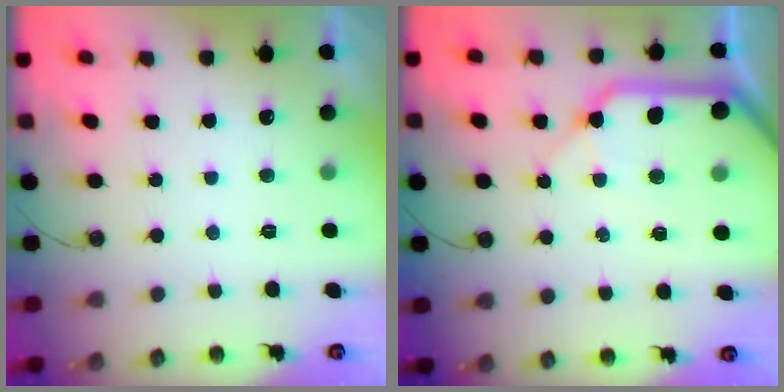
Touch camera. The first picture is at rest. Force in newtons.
{"total": 16.2, "press": 16.0, "slide": 2.3}